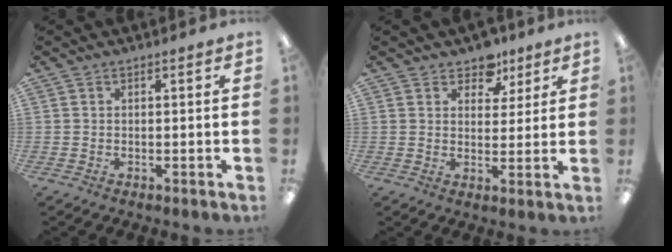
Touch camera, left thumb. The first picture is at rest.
{"total": 7.0, "force": [4.9, 4.6, 1.9], "torque": [-0.021, -0.026, 0.086]}